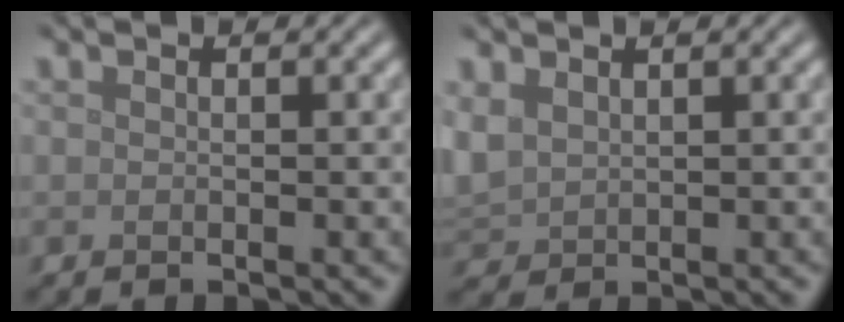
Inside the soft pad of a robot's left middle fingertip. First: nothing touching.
{"total": 2.5, "force": [1.0, 1.9, 1.2], "torque": [-0.044, -0.003, 0.027]}